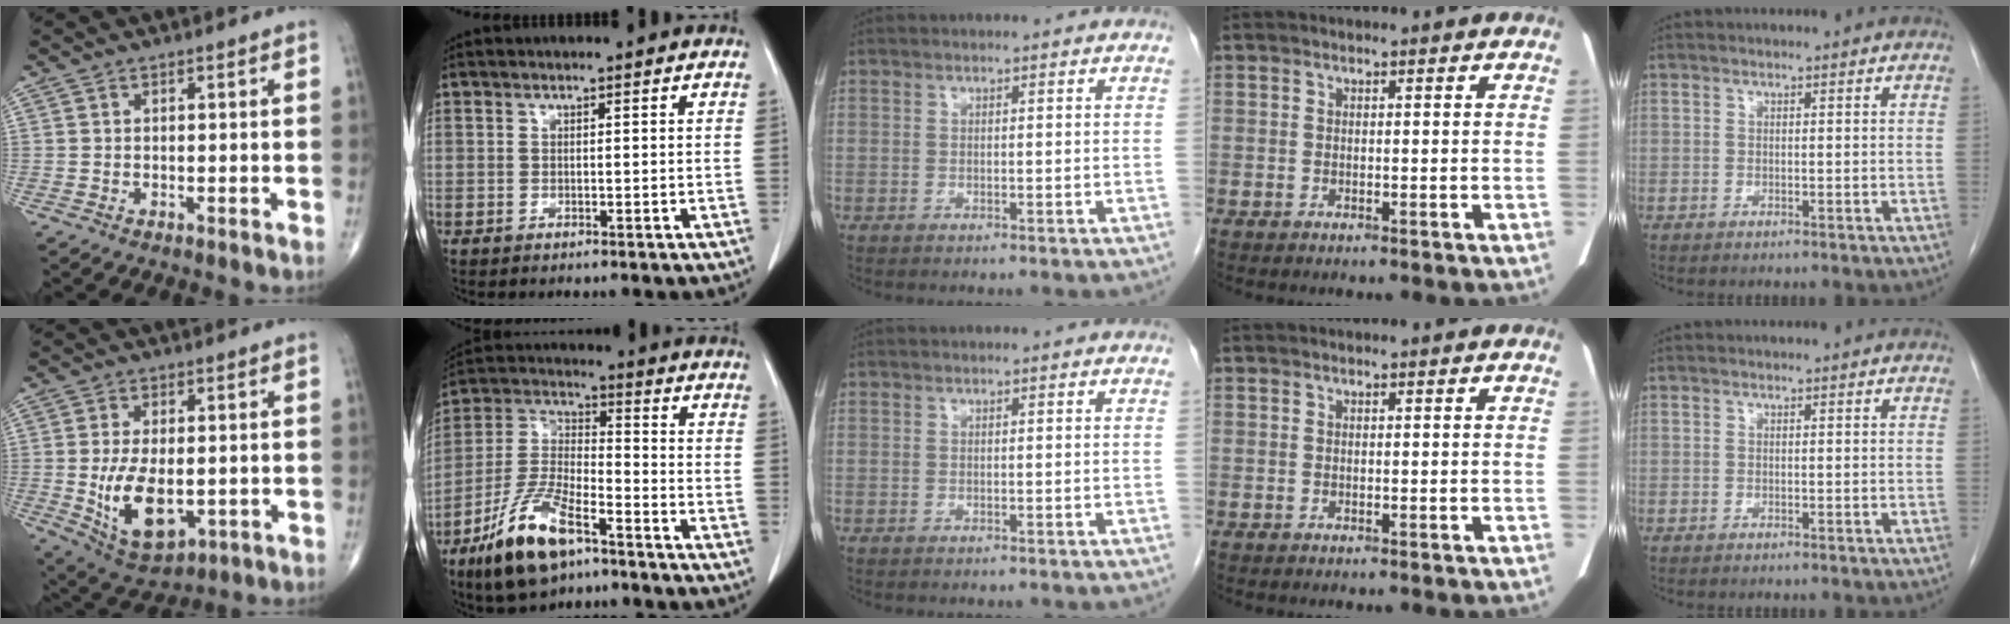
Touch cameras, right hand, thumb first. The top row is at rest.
{"thumb": {"total": 12.6, "force": [-1.8, 6.8, 10.5], "torque": [-0.177, -0.013, -0.012]}, "index": {"total": 12.9, "force": [-8.1, 4.0, 9.3], "torque": [-0.196, -0.017, -0.149]}}